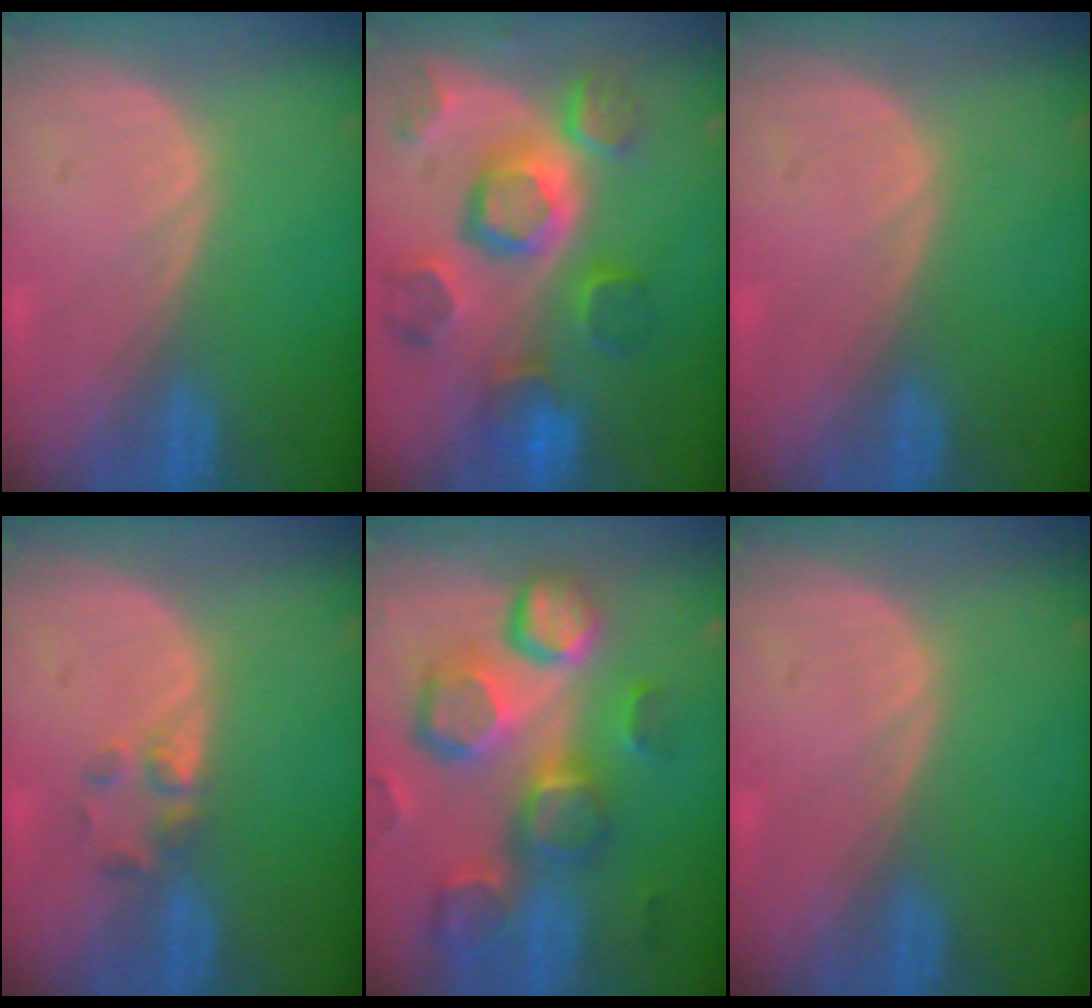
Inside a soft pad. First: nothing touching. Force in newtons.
{"total": 12.0, "press": 10.3, "slide": 6.1}
{"total": 0.0}
{"total": 2.3, "press": 2.2, "slide": 0.8}
{"total": 13.2, "press": 11.5, "slide": 6.5}
{"total": 0.0}